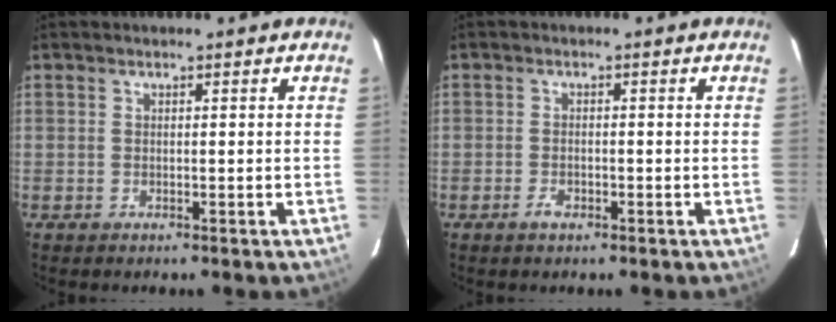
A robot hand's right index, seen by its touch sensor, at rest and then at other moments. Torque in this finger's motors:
{"motor_torque": [0.31, 0.08, 0.07, 0.03]}